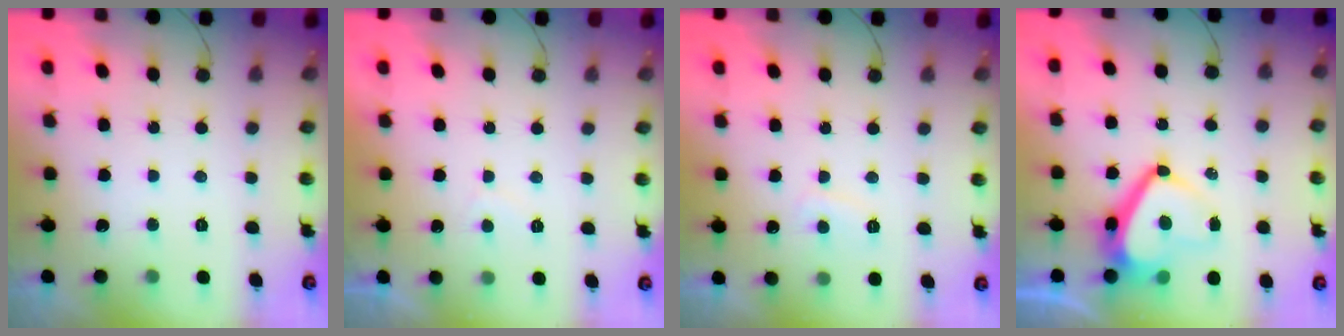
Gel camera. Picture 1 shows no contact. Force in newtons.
{"total": 1.9, "press": 1.7, "slide": 0.7}
{"total": 3.1, "press": 3.0, "slide": 0.5}
{"total": 9.8, "press": 9.7, "slide": 1.3}